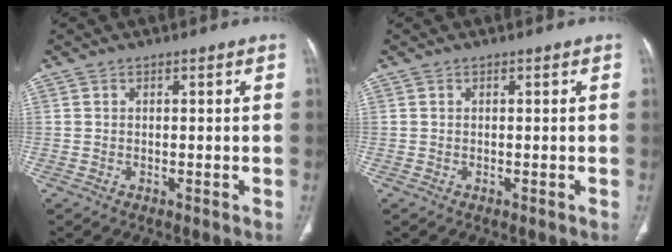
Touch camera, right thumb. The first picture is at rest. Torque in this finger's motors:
{"motor_torque": [-0.03, -0.16, 0.24, 0.06, -0.03]}